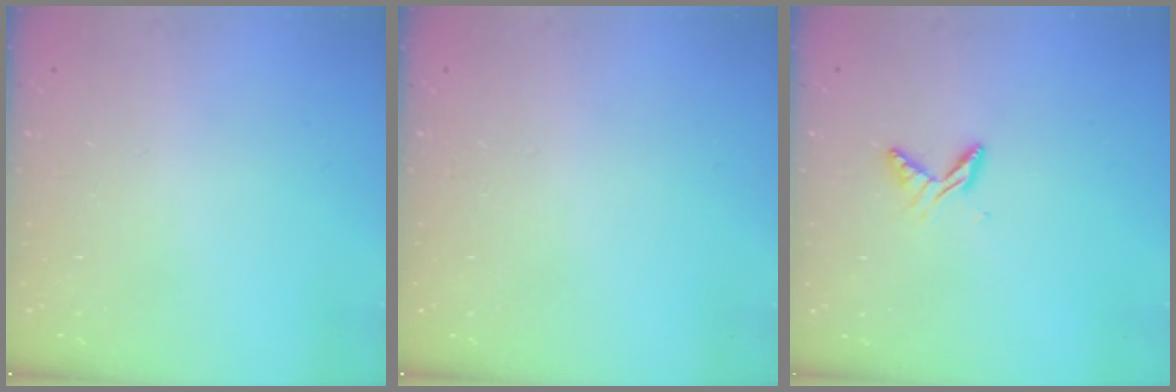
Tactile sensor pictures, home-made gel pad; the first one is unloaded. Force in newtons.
{"total": 0.0}
{"total": 6.4, "press": 6.4, "slide": 0.6}